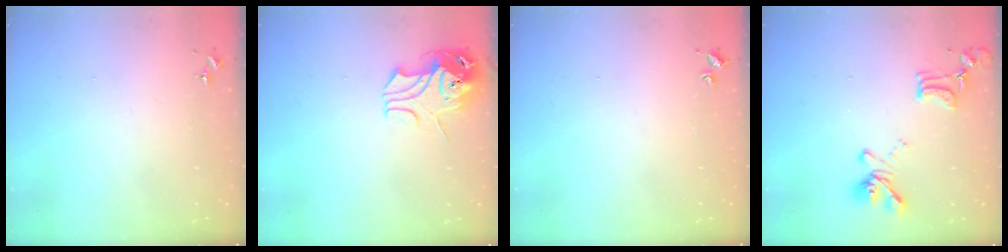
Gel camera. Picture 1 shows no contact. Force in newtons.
{"total": 9.9, "press": 9.8, "slide": 1.4}
{"total": 1.9, "press": 1.9, "slide": 0.2}
{"total": 14.1, "press": 14.1, "slide": 1.1}